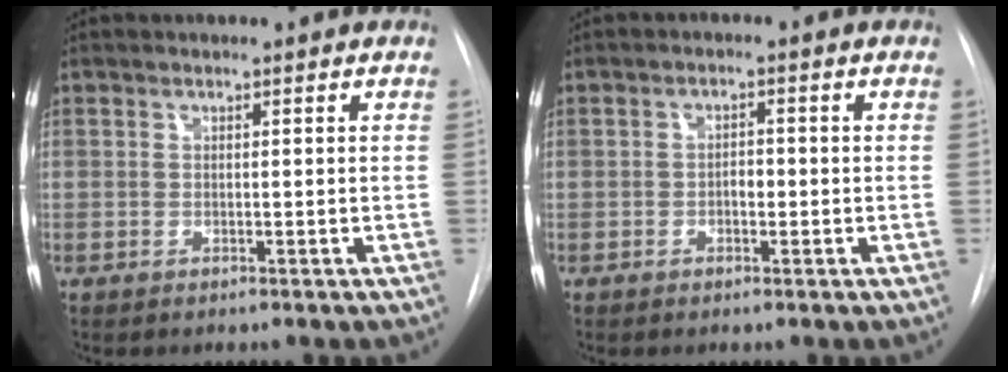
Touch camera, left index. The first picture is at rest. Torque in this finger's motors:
{"motor_torque": [0.08, 0.03, 0.01, 0.02]}